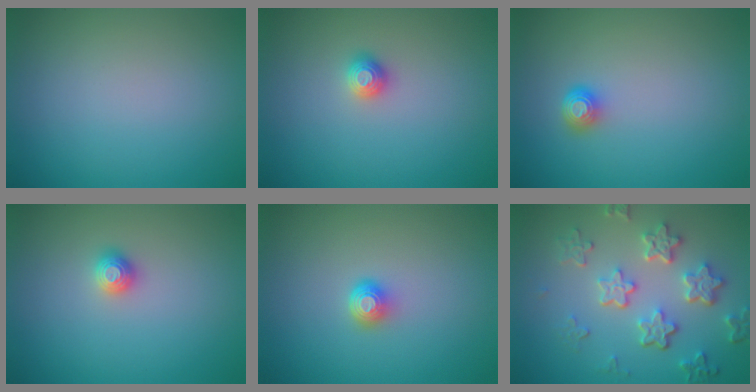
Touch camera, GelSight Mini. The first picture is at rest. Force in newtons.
{"total": 1.2, "press": 1.1, "slide": 0.2}
{"total": 1.7, "press": 1.2, "slide": 1.1}
{"total": 1.2, "press": 1.1, "slide": 0.2}
{"total": 1.7, "press": 1.3, "slide": 1.1}
{"total": 5.4, "press": 4.2, "slide": 3.4}